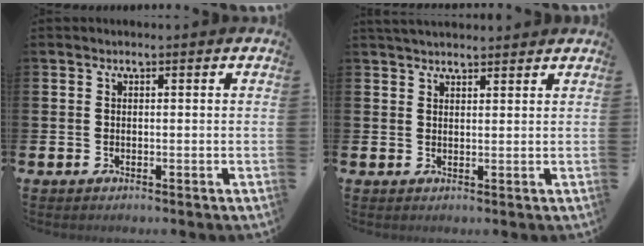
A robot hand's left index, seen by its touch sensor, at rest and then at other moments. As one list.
[{"total": 2.5, "force": [2.5, 0.5, 0.4], "torque": [-0.001, -0.011, 0.043]}]